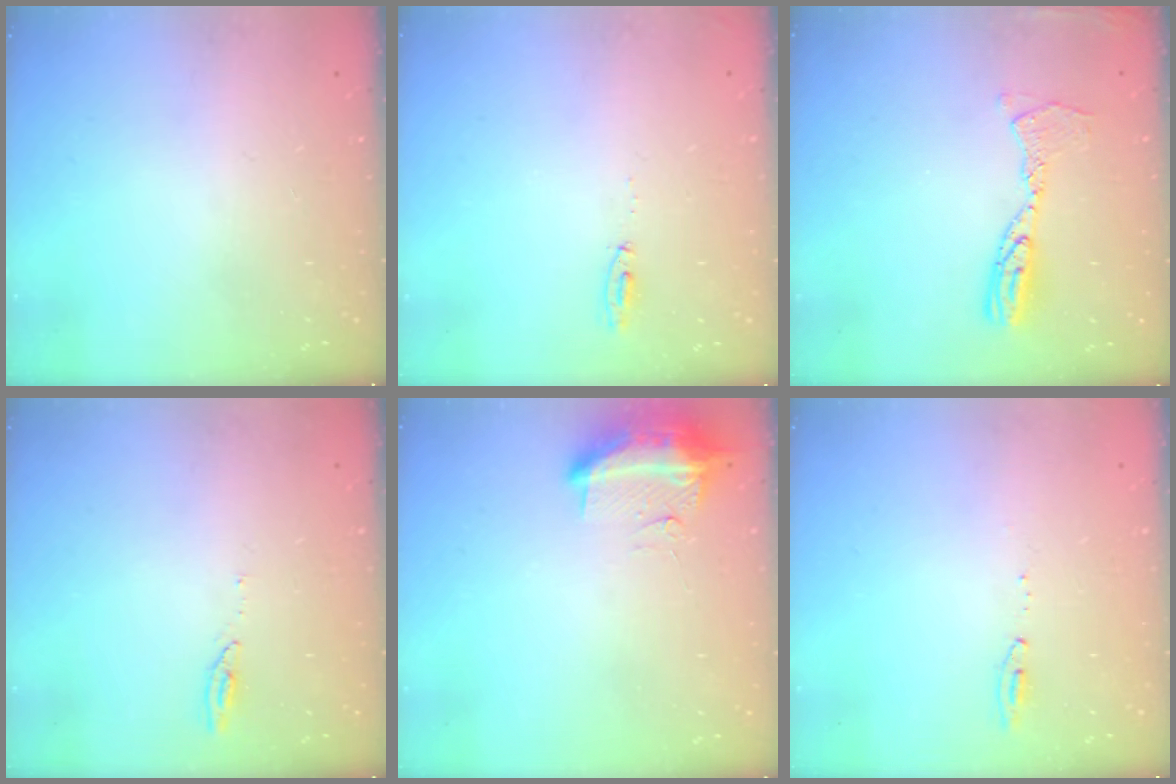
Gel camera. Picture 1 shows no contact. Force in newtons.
{"total": 16.2, "press": 5.8, "slide": 15.1}
{"total": 10.3, "press": 10.3, "slide": 1.0}
{"total": 3.3, "press": 3.3, "slide": 0.3}
{"total": 11.3, "press": 10.3, "slide": 4.7}
{"total": 6.0, "press": 5.8, "slide": 1.5}